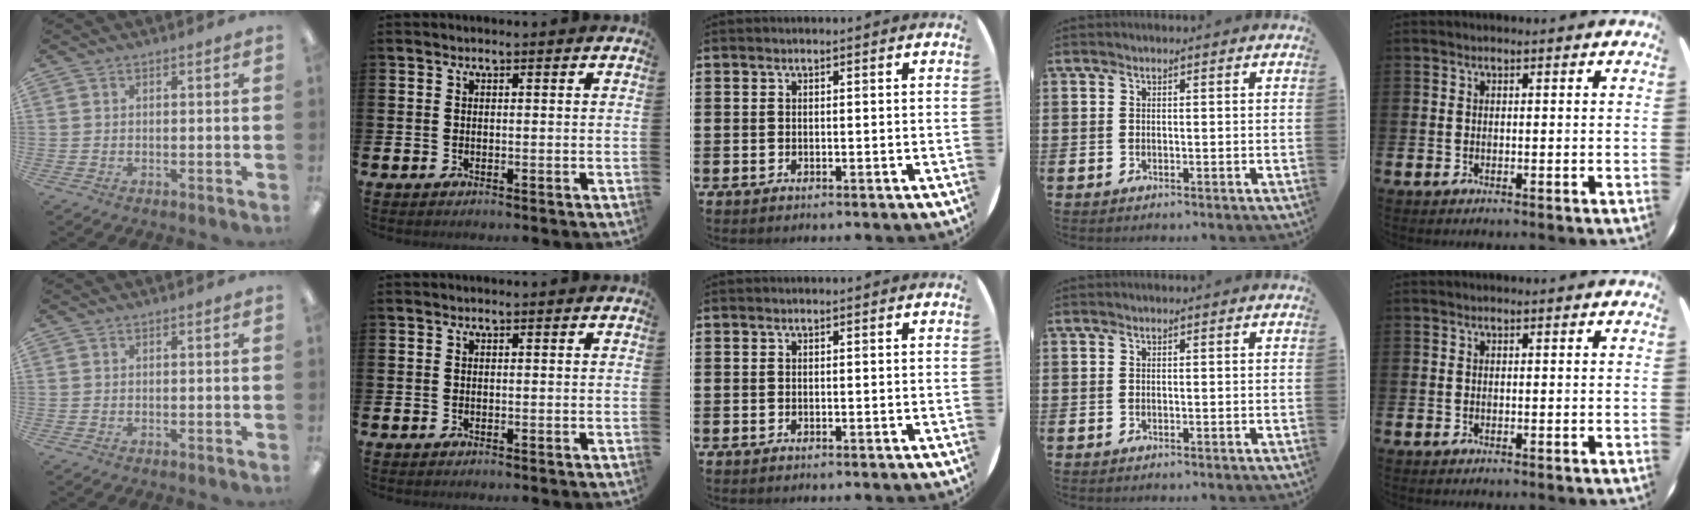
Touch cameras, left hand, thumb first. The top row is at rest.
{}